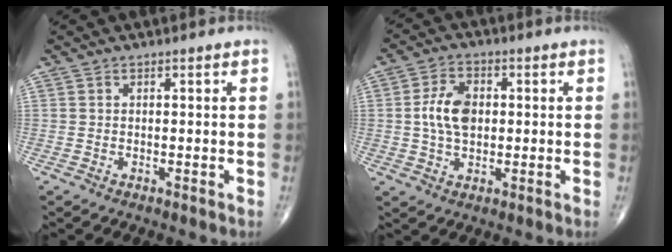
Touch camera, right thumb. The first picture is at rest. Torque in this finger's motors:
{"motor_torque": [0.22, 0.09, 0.81, 0.15, 0.09]}